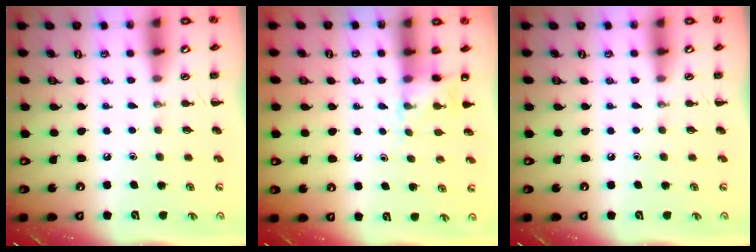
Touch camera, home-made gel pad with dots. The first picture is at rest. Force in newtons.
{"total": 5.7, "press": 5.6, "slide": 1.3}
{"total": 0.0}